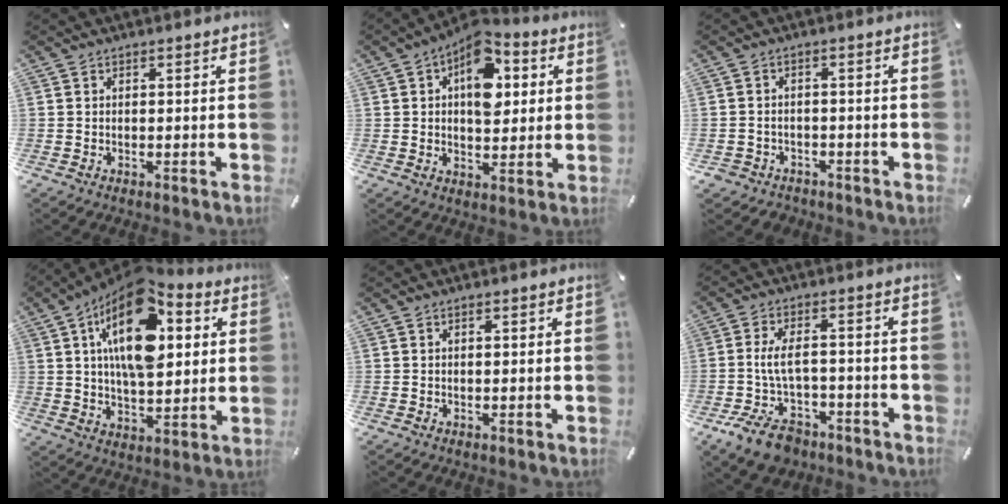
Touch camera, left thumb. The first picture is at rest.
{"total": 12.5, "force": [4.2, 8.0, 8.6], "torque": [-0.109, -0.020, 0.071]}
{"total": 3.0, "force": [-1.9, 2.2, 0.7], "torque": [-0.020, 0.005, -0.042]}
{"total": 20.0, "force": [7.1, 10.6, 15.4], "torque": [-0.261, -0.025, 0.115]}
{"total": 0.7, "force": [0.2, 0.2, 0.6], "torque": [-0.013, 0.001, 0.004]}
{"total": 10.3, "force": [-3.5, 6.0, 7.7], "torque": [-0.154, 0.018, -0.060]}